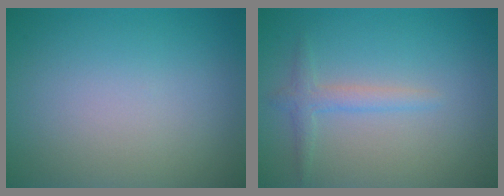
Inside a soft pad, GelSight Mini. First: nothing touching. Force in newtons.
{"total": 1.8, "press": 1.8, "slide": 0.1}